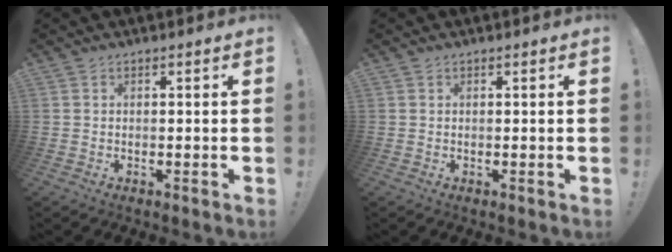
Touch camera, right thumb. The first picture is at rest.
{"total": 0.0}